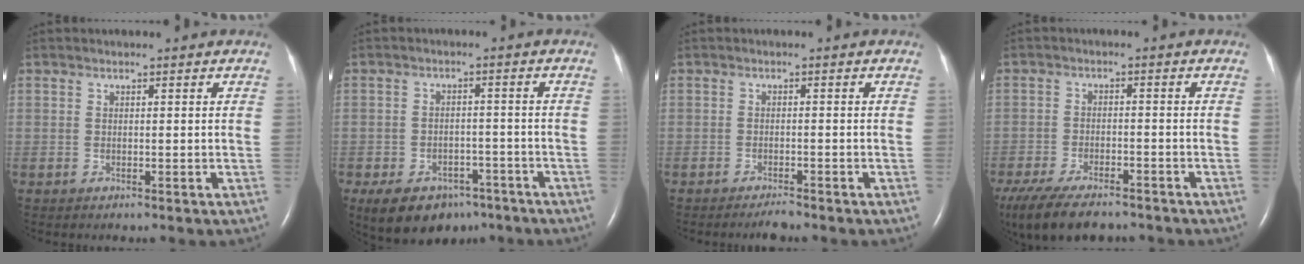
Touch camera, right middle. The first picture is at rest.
{"total": 10.9, "force": [-7.1, 6.8, 4.6], "torque": [-0.084, 0.010, -0.102]}
{"total": 1.7, "force": [-1.6, 0.0, 0.6], "torque": [-0.017, -0.006, -0.025]}
{"total": 13.7, "force": [-10.7, 4.6, 7.1], "torque": [-0.156, -0.021, -0.166]}